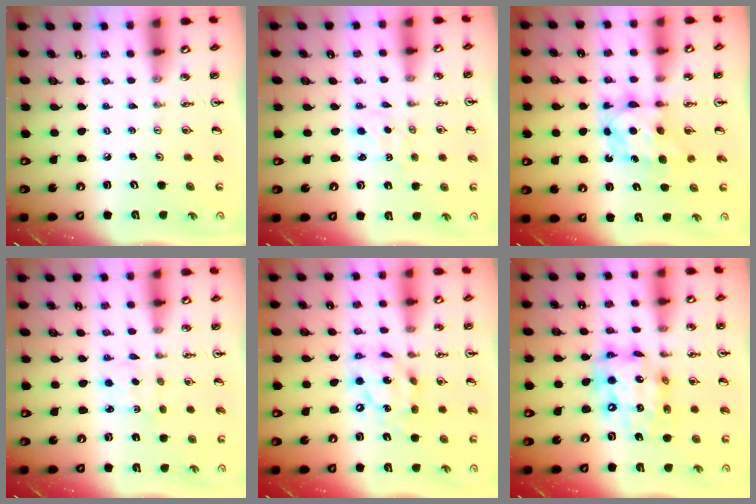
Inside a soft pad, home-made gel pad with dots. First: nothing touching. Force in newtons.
{"total": 1.0, "press": 0.9, "slide": 0.3}
{"total": 6.9, "press": 6.9, "slide": 0.6}
{"total": 2.5, "press": 2.4, "slide": 0.6}
{"total": 14.3, "press": 14.2, "slide": 1.7}
{"total": 15.6, "press": 15.5, "slide": 1.5}